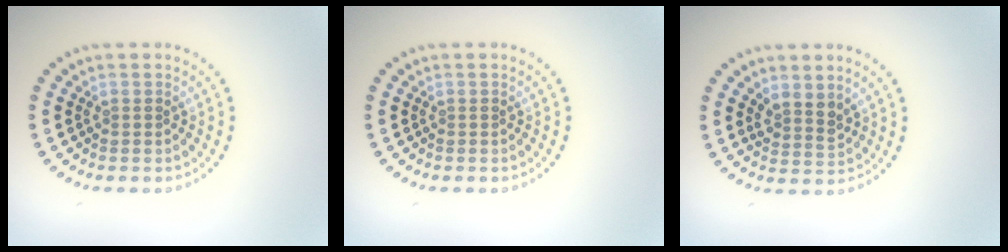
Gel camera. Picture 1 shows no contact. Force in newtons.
{"total": 0.0}
{"total": 2.1, "press": 1.7, "slide": 1.2}